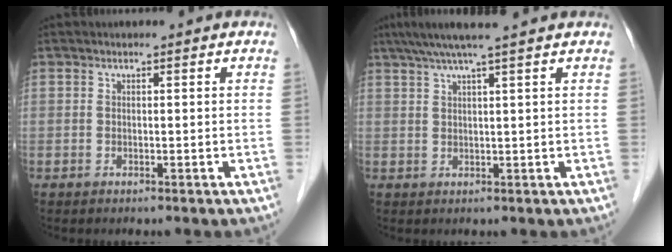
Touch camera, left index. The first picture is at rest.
{"total": 6.8, "force": [5.4, -1.1, 4.0], "torque": [-0.066, 0.027, 0.085]}